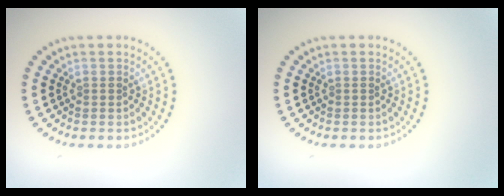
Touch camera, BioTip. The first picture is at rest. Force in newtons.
{"total": 0.0}